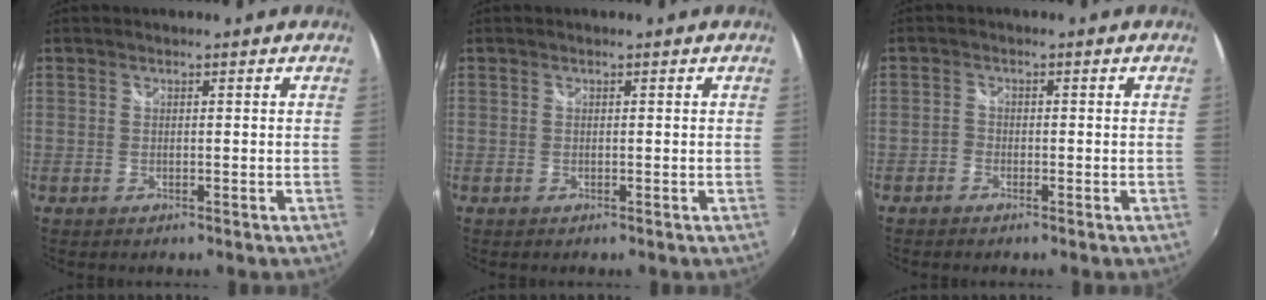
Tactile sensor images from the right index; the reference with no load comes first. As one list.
[{"total": 0.0}, {"total": 1.5, "force": [-1.2, 0.8, 0.3], "torque": [-0.013, -0.001, -0.028]}]